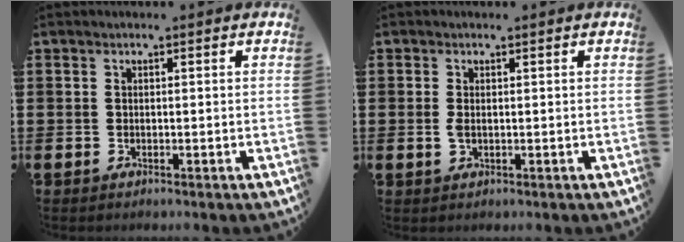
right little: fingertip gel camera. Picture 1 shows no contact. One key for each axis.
{"total": 1.2, "fx": 0.1, "fy": 0.6, "fz": 1.1, "tx": -0.021, "ty": 0.003, "tz": 0.001}